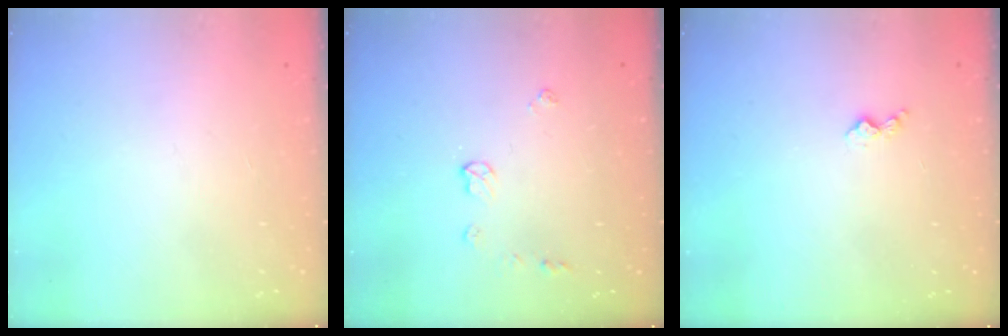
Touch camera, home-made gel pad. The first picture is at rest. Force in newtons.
{"total": 5.9, "press": 5.9, "slide": 0.4}
{"total": 3.5, "press": 3.4, "slide": 0.6}